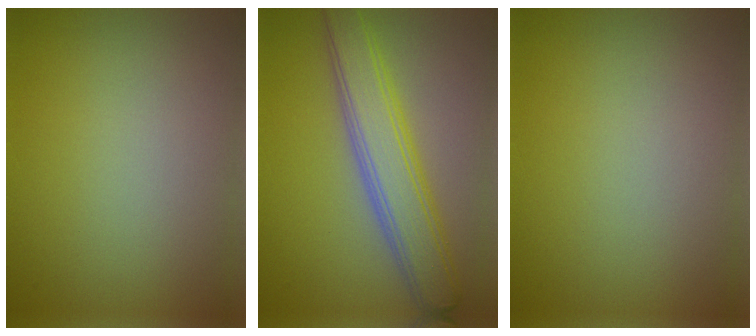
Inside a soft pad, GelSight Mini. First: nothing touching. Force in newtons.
{"total": 6.1, "press": 6.1, "slide": 0.4}
{"total": 0.0}